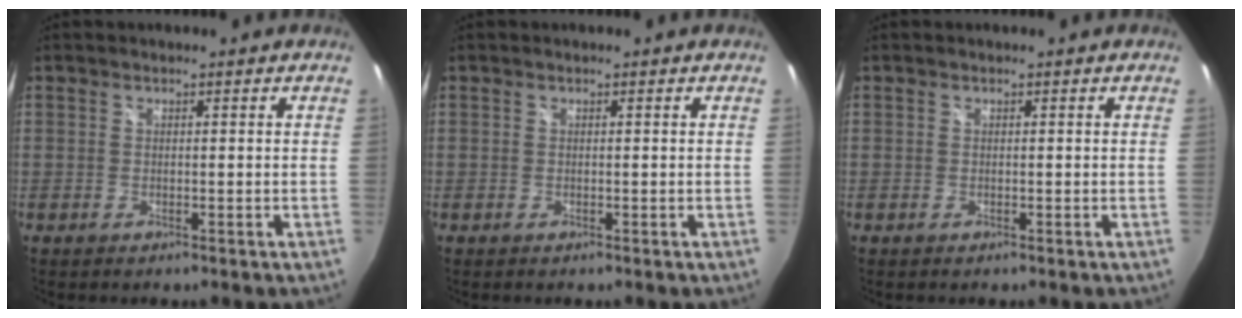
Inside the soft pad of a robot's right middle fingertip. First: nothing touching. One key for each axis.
{"total": 0.0}
{"total": 0.0}